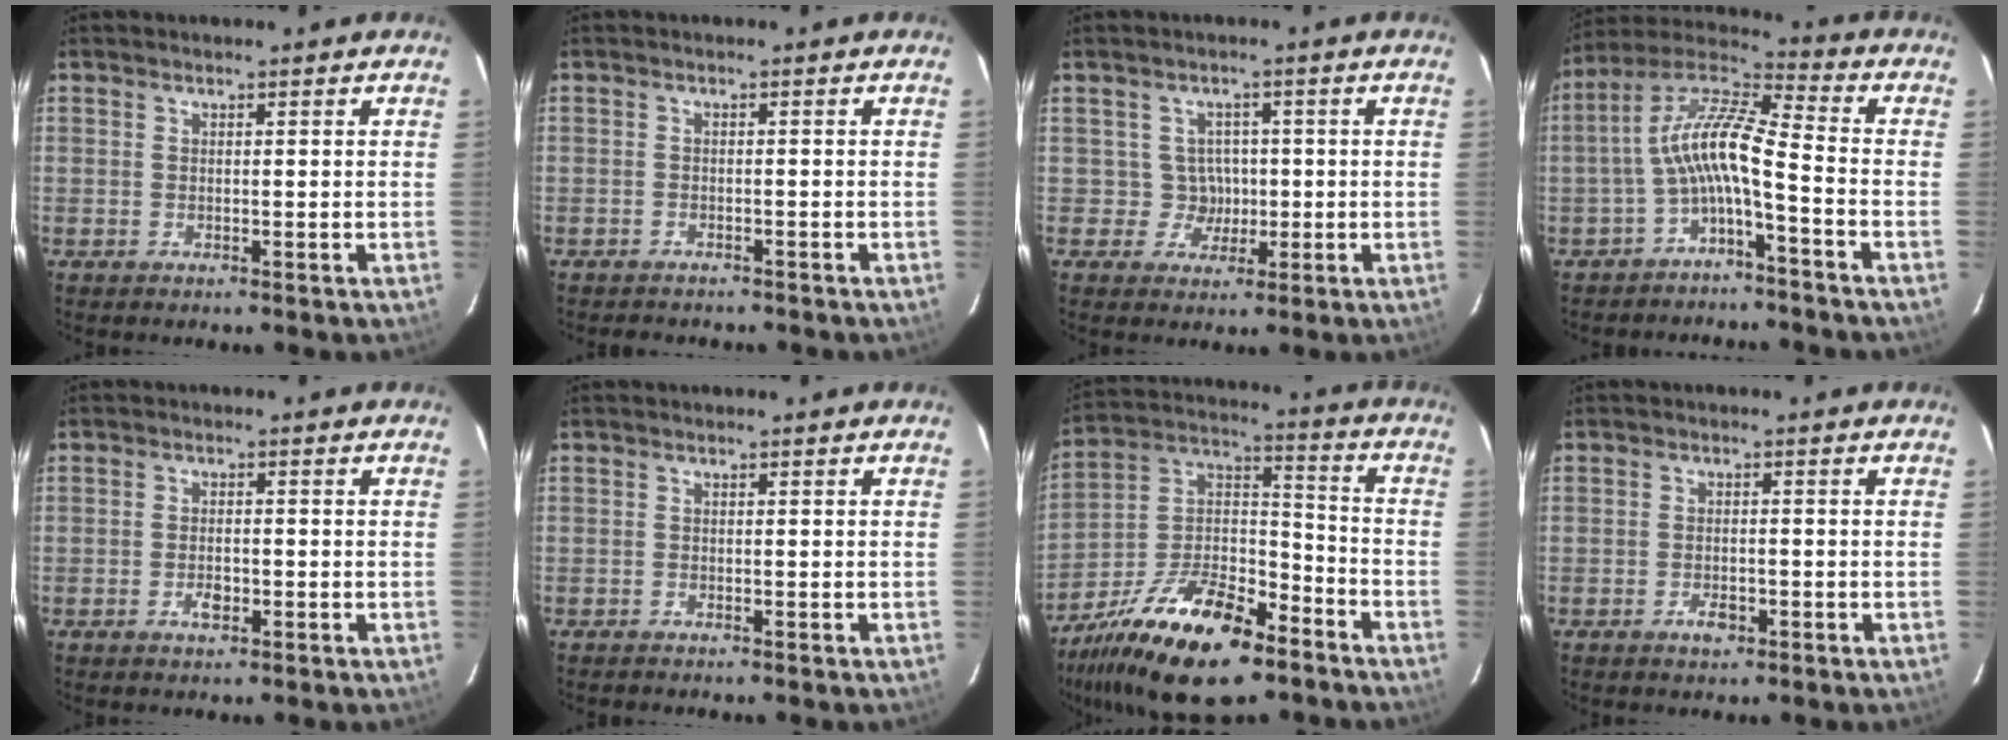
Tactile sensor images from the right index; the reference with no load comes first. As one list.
[{"total": 3.3, "force": [-3.0, 1.2, 0.7], "torque": [-0.020, -0.001, -0.043]}, {"total": 3.9, "force": [-0.3, 3.9, -0.3], "torque": [0.004, 0.018, 0.000]}, {"total": 10.3, "force": [-3.3, 1.8, 9.6], "torque": [-0.207, 0.021, -0.068]}, {"total": 2.7, "force": [-1.2, 1.4, 2.0], "torque": [-0.039, 0.001, -0.020]}, {"total": 0.7, "force": [-0.6, 0.2, 0.0], "torque": [-0.002, 0.002, -0.012]}, {"total": 22.2, "force": [-14.0, 9.2, 14.6], "torque": [-0.285, 0.001, -0.242]}, {"total": 2.8, "force": [-1.5, 1.5, 1.7], "torque": [-0.034, 0.001, -0.025]}]